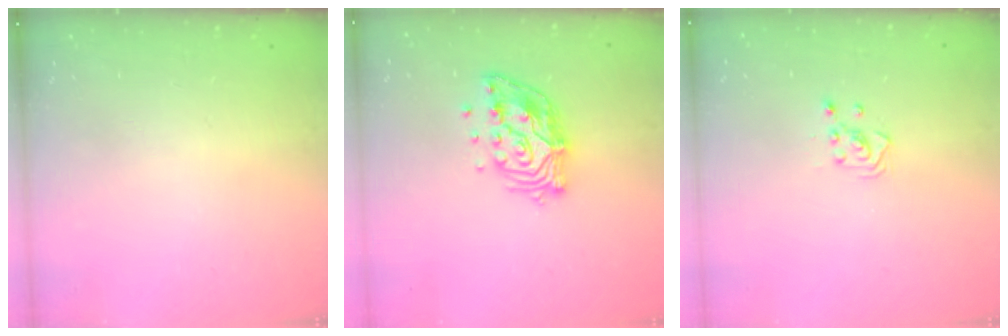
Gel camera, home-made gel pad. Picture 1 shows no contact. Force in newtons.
{"total": 13.7, "press": 13.7, "slide": 1.2}
{"total": 3.1, "press": 3.1, "slide": 0.2}